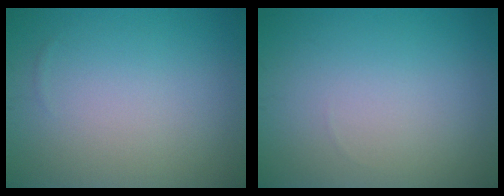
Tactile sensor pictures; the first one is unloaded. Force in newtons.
{"total": 0.0}